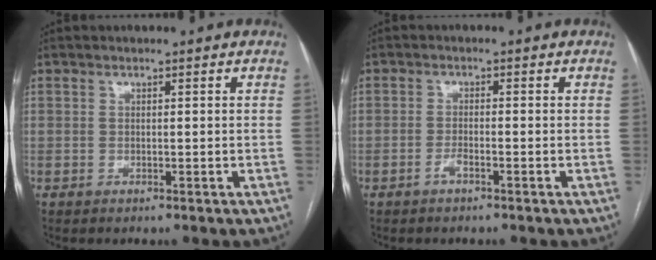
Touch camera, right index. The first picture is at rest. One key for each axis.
{"total": 1.5, "fx": -0.9, "fy": 0.1, "fz": 1.1, "tx": -0.021, "ty": 0.001, "tz": -0.018}